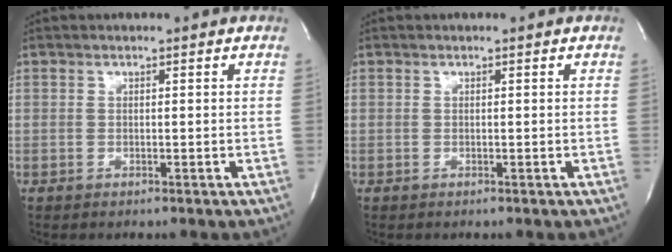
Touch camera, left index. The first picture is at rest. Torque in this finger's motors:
{"motor_torque": [0.00, 0.00, 0.00, 0.00]}